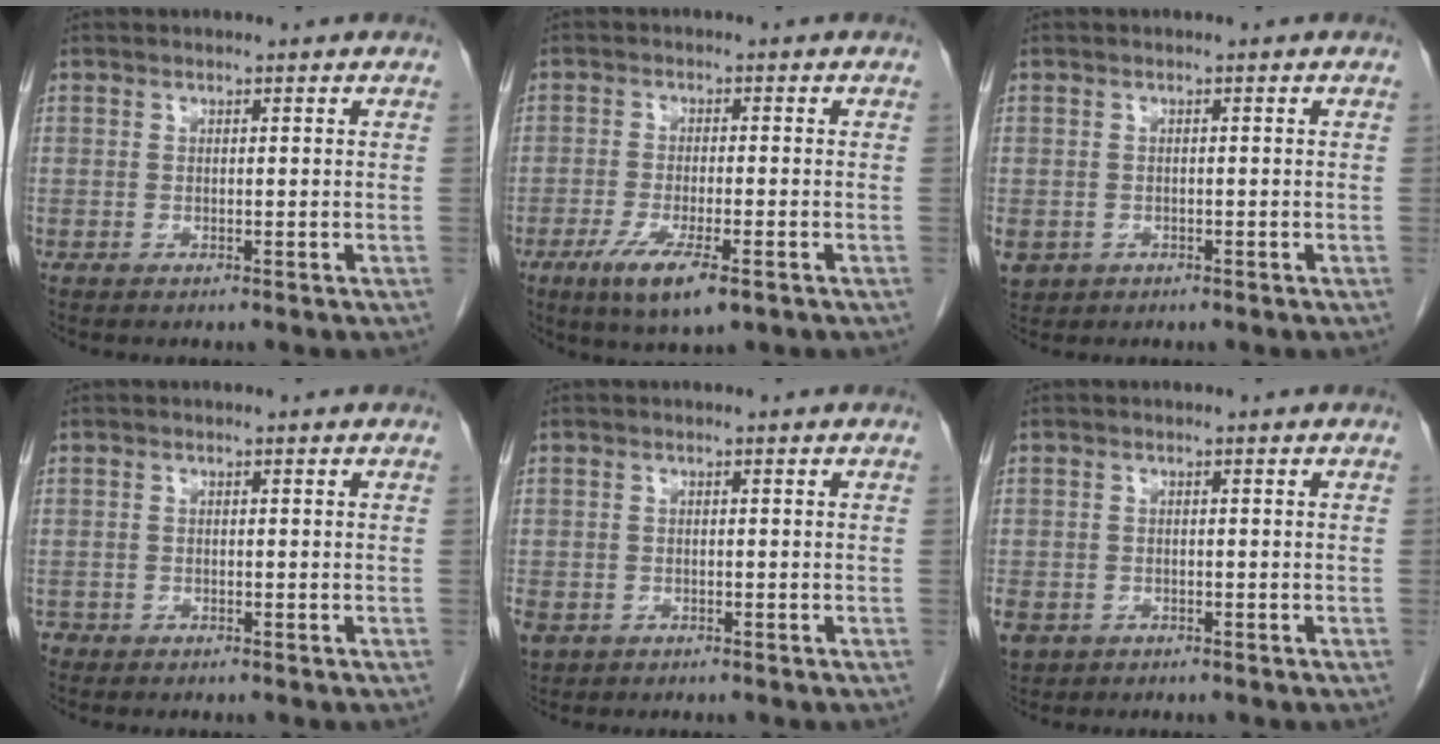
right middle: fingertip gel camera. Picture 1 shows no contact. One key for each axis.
{"total": 7.4, "fx": -4.0, "fy": 1.4, "fz": 6.0, "tx": -0.111, "ty": -0.018, "tz": -0.063}
{"total": 4.5, "fx": -2.0, "fy": 3.8, "fz": 1.3, "tx": -0.033, "ty": -0.002, "tz": -0.027}
{"total": 1.1, "fx": -0.8, "fy": 0.8, "fz": 0.1, "tx": -0.005, "ty": 0.002, "tz": -0.015}
{"total": 4.9, "fx": -2.6, "fy": 3.8, "fz": 1.8, "tx": -0.050, "ty": -0.005, "tz": -0.040}
{"total": 6.2, "fx": -3.2, "fy": 4.8, "fz": 2.2, "tx": -0.065, "ty": -0.006, "tz": -0.050}